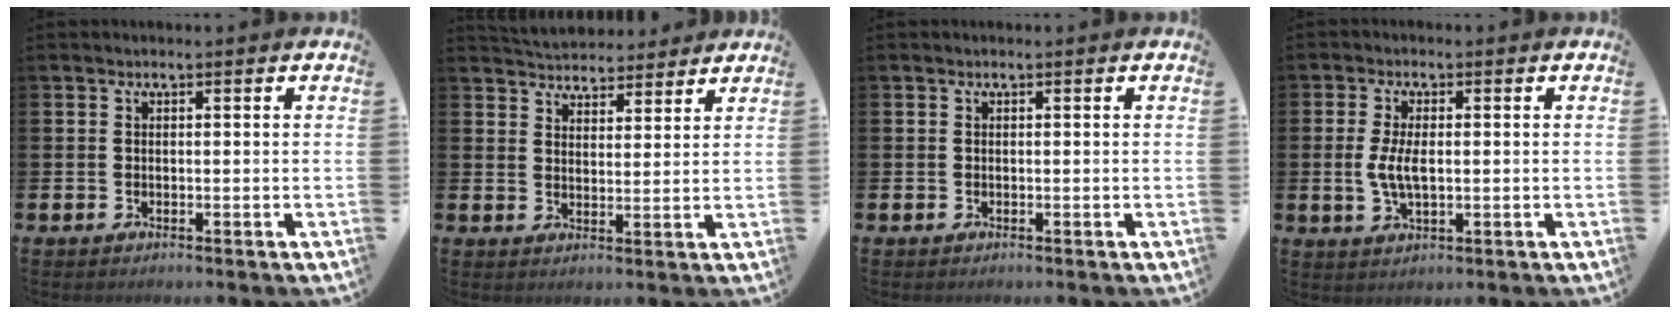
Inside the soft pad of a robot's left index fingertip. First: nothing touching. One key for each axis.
{"total": 4.8, "fx": 4.7, "fy": 1.1, "fz": -0.3, "tx": -0.004, "ty": -0.028, "tz": 0.085}
{"total": 0.0}
{"total": 4.4, "fx": 0.2, "fy": 2.0, "fz": 3.9, "tx": -0.075, "ty": 0.001, "tz": -0.003}